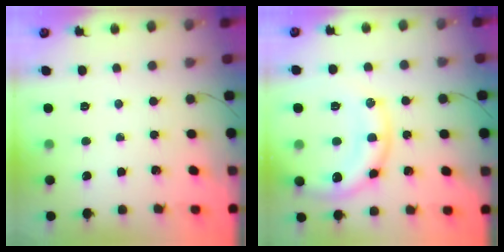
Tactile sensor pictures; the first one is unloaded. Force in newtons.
{"total": 14.7, "press": 14.6, "slide": 1.5}